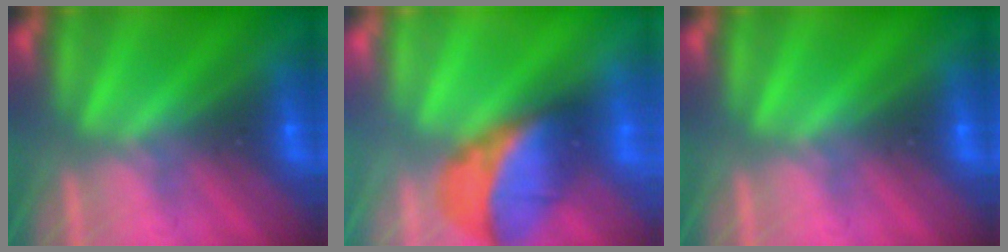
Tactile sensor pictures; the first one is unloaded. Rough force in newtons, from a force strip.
{"total": 2.8}
{"total": 0.0}